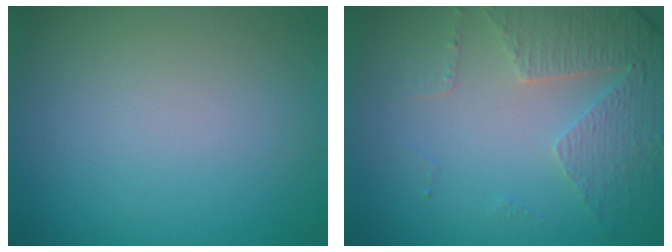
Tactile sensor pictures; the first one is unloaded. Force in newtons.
{"total": 4.6, "press": 3.4, "slide": 3.1}